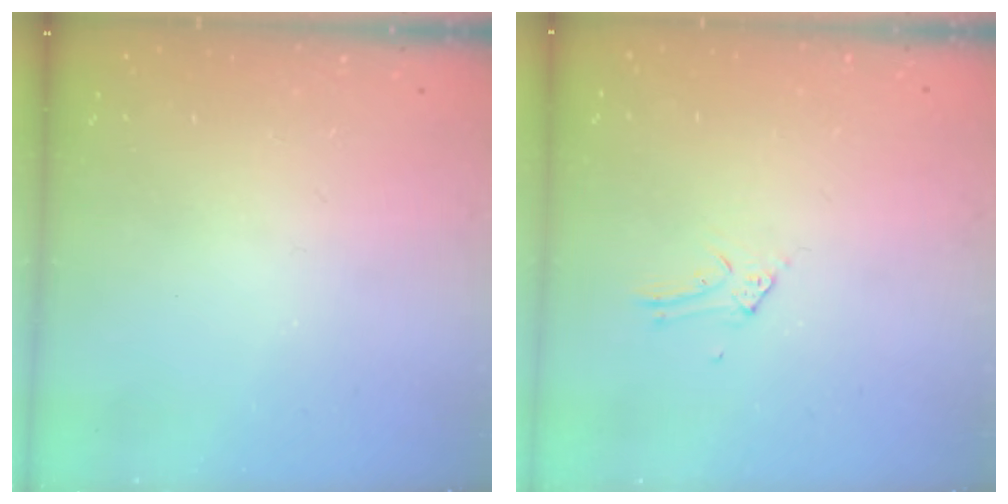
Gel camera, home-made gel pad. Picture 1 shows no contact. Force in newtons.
{"total": 3.0, "press": 3.0, "slide": 0.3}